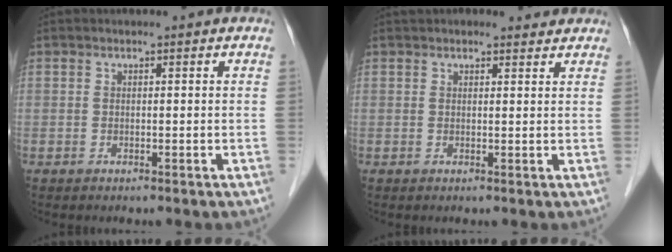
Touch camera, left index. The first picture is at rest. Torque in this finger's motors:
{"motor_torque": [0.88, -0.77, 0.12, 0.02]}